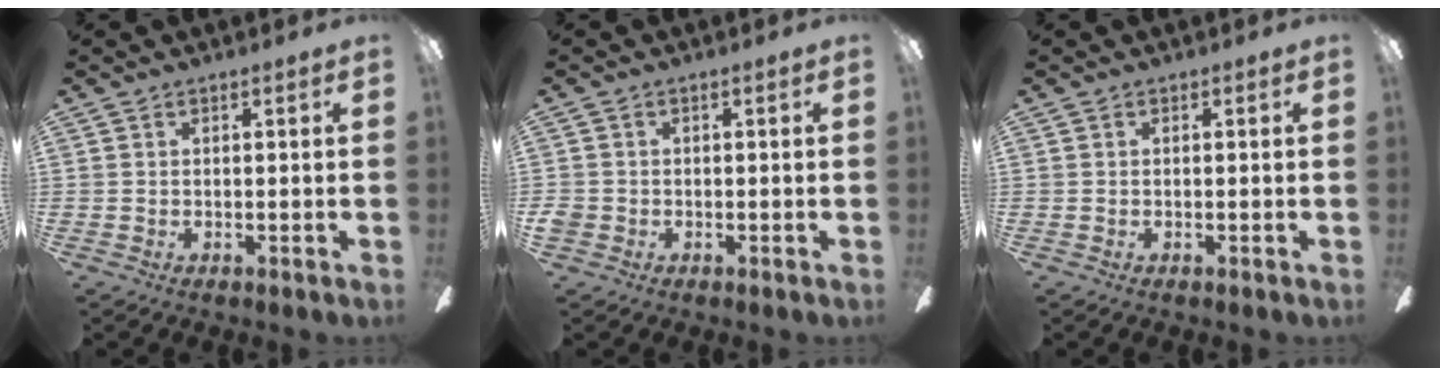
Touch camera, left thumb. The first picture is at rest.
{"total": 1.9, "force": [-0.6, 1.6, 0.9], "torque": [-0.014, 0.004, -0.012]}
{"total": 0.0}